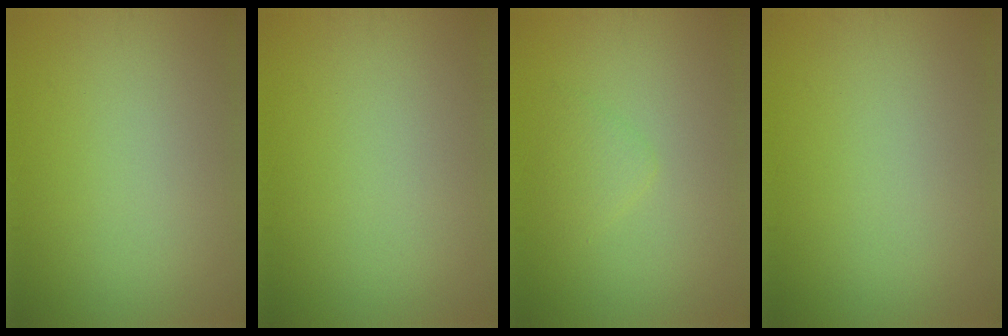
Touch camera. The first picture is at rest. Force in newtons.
{"total": 0.0}
{"total": 1.4, "press": 1.4, "slide": 0.1}
{"total": 0.0}